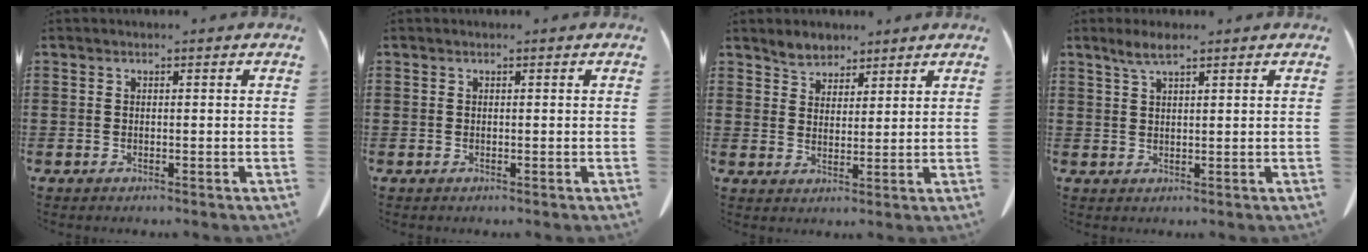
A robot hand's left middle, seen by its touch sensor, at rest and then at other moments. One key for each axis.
{"total": 0.0}
{"total": 3.7, "fx": 3.2, "fy": 1.9, "fz": 0.5, "tx": -0.021, "ty": 0.000, "tz": 0.063}
{"total": 3.1, "fx": 2.2, "fy": 0.4, "fz": 2.2, "tx": -0.048, "ty": 0.000, "tz": 0.039}